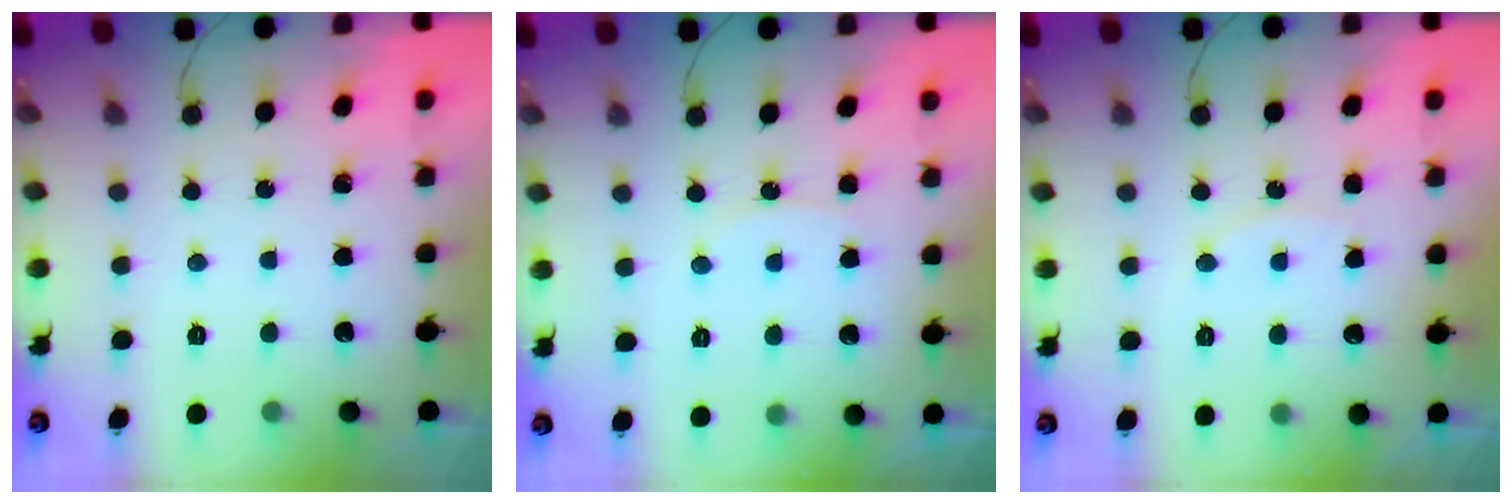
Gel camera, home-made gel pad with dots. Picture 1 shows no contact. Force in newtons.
{"total": 6.4, "press": 5.9, "slide": 2.3}
{"total": 5.5, "press": 5.5, "slide": 0.7}